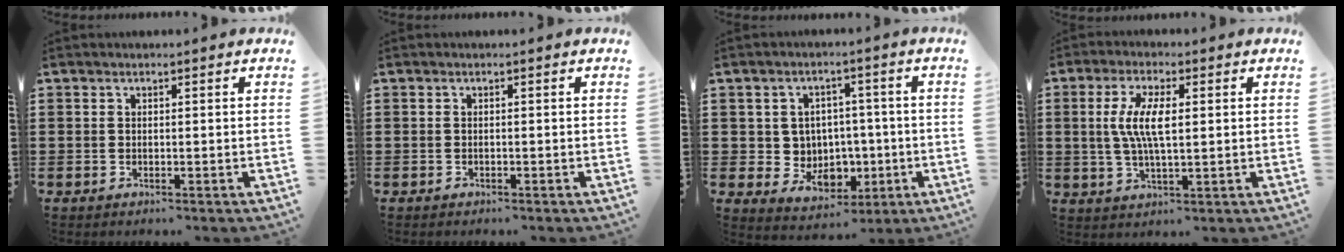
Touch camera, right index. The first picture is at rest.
{"total": 0.6, "force": [-0.6, 0.0, 0.0], "torque": [-0.001, -0.001, -0.012]}
{"total": 5.5, "force": [0.5, 5.4, 1.0], "torque": [-0.032, -0.004, 0.010]}
{"total": 7.0, "force": [0.7, 2.3, 6.6], "torque": [-0.134, 0.005, 0.008]}